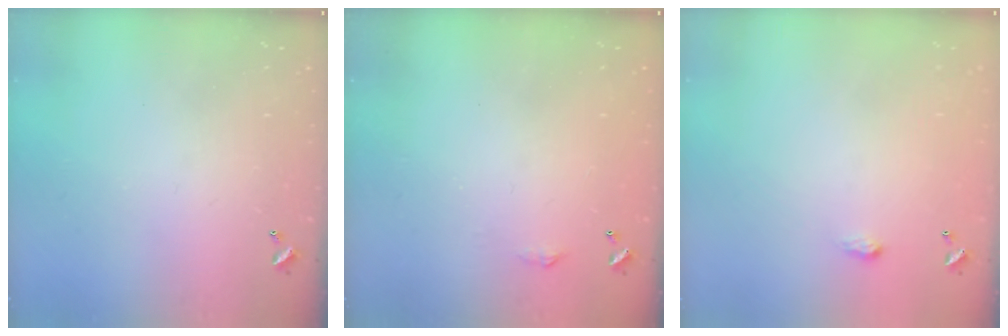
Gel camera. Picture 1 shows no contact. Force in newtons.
{"total": 2.3, "press": 2.3, "slide": 0.4}
{"total": 1.3, "press": 1.3, "slide": 0.2}